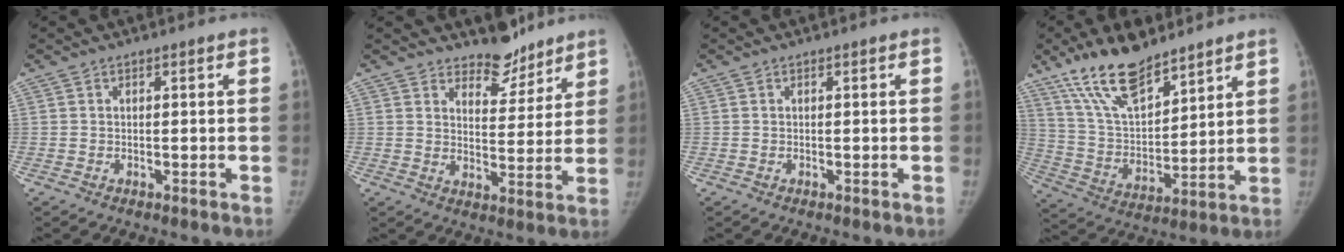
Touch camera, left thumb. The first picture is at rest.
{"total": 7.5, "force": [6.6, 3.2, 1.7], "torque": [0.011, -0.053, 0.107]}
{"total": 0.0}
{"total": 17.0, "force": [12.6, 6.2, 9.7], "torque": [-0.143, -0.064, 0.240]}